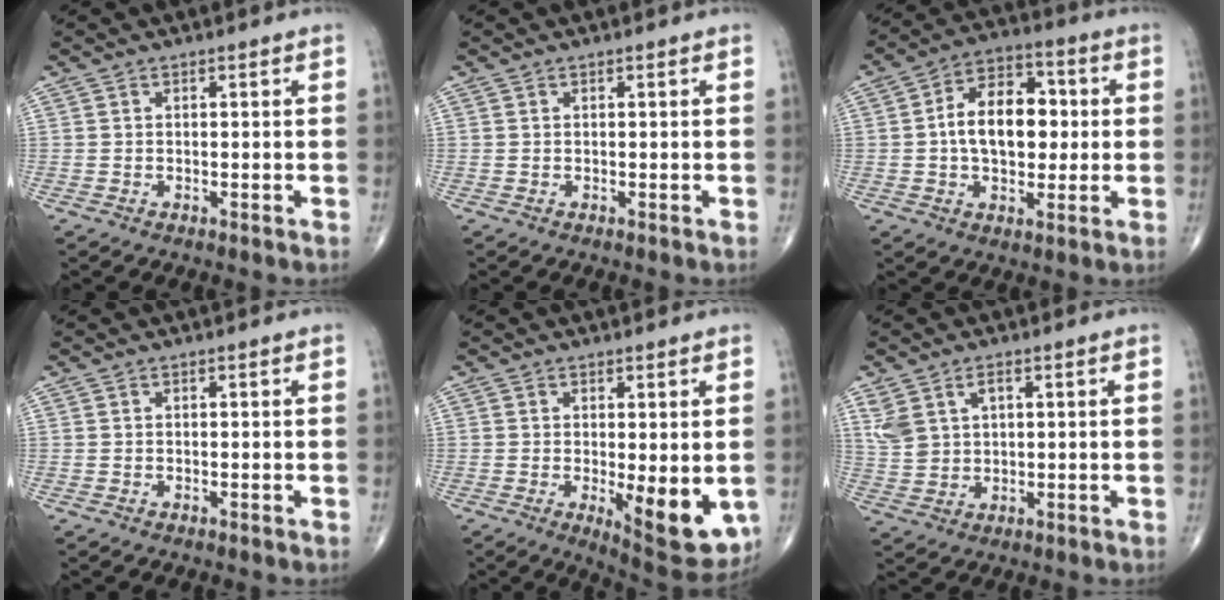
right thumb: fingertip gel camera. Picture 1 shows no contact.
{"total": 0.0}
{"total": 13.4, "force": [0.6, 8.4, 10.4], "torque": [-0.142, 0.022, 0.003]}
{"total": 0.0}
{"total": 11.2, "force": [-1.9, 4.0, 10.3], "torque": [-0.126, -0.026, -0.016]}
{"total": 5.9, "force": [2.5, 3.8, 3.8], "torque": [-0.072, -0.004, 0.058]}